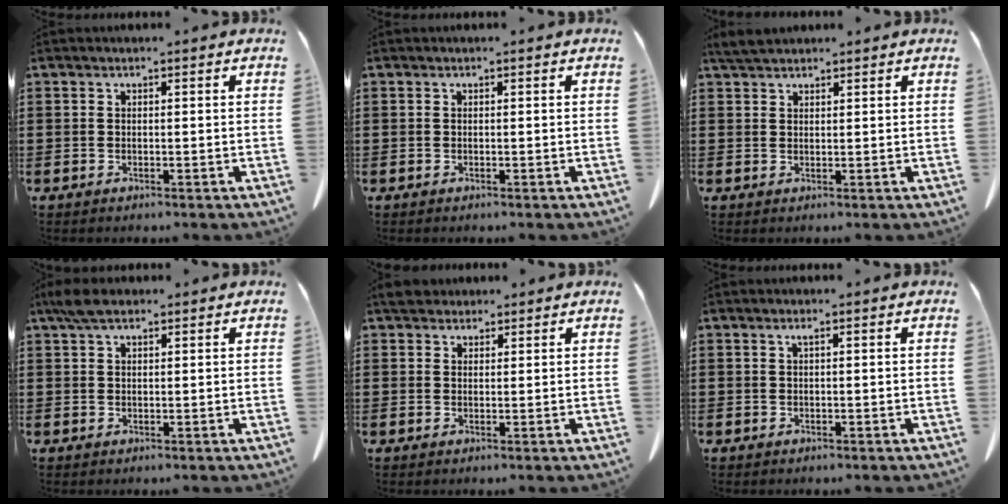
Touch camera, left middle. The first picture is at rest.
{"total": 0.0}
{"total": 3.0, "force": [2.7, 0.7, 1.3], "torque": [-0.032, -0.001, 0.053]}
{"total": 3.6, "force": [2.3, 1.3, 2.4], "torque": [-0.054, 0.005, 0.044]}
{"total": 3.0, "force": [2.5, 1.4, 0.9], "torque": [-0.018, 0.002, 0.048]}
{"total": 0.7, "force": [0.2, 0.0, 0.7], "torque": [-0.014, -0.002, 0.006]}